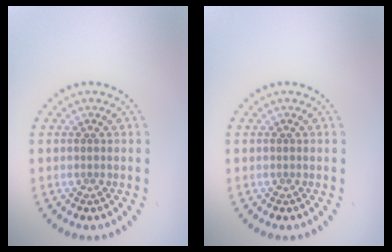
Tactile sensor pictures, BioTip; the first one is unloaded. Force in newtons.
{"total": 0.0}